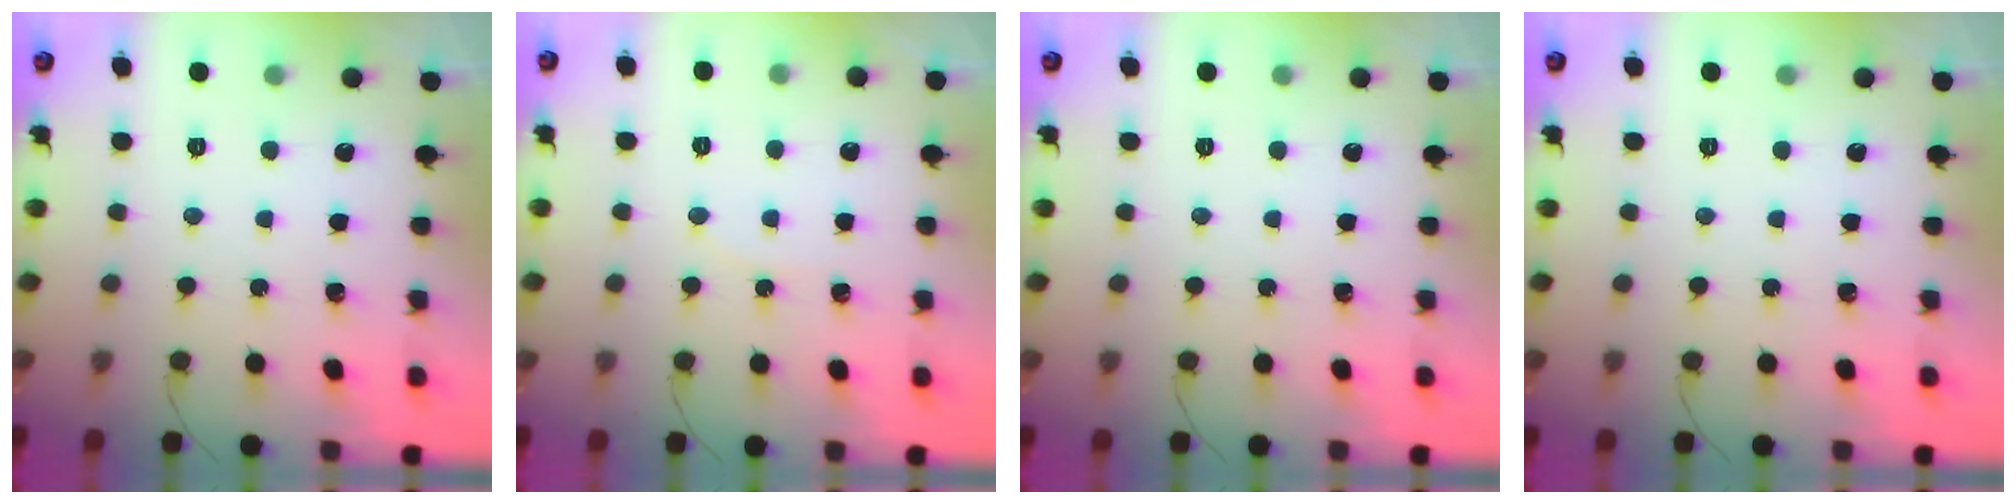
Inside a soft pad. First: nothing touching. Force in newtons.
{"total": 3.6, "press": 3.6, "slide": 0.5}
{"total": 0.0}
{"total": 0.0}